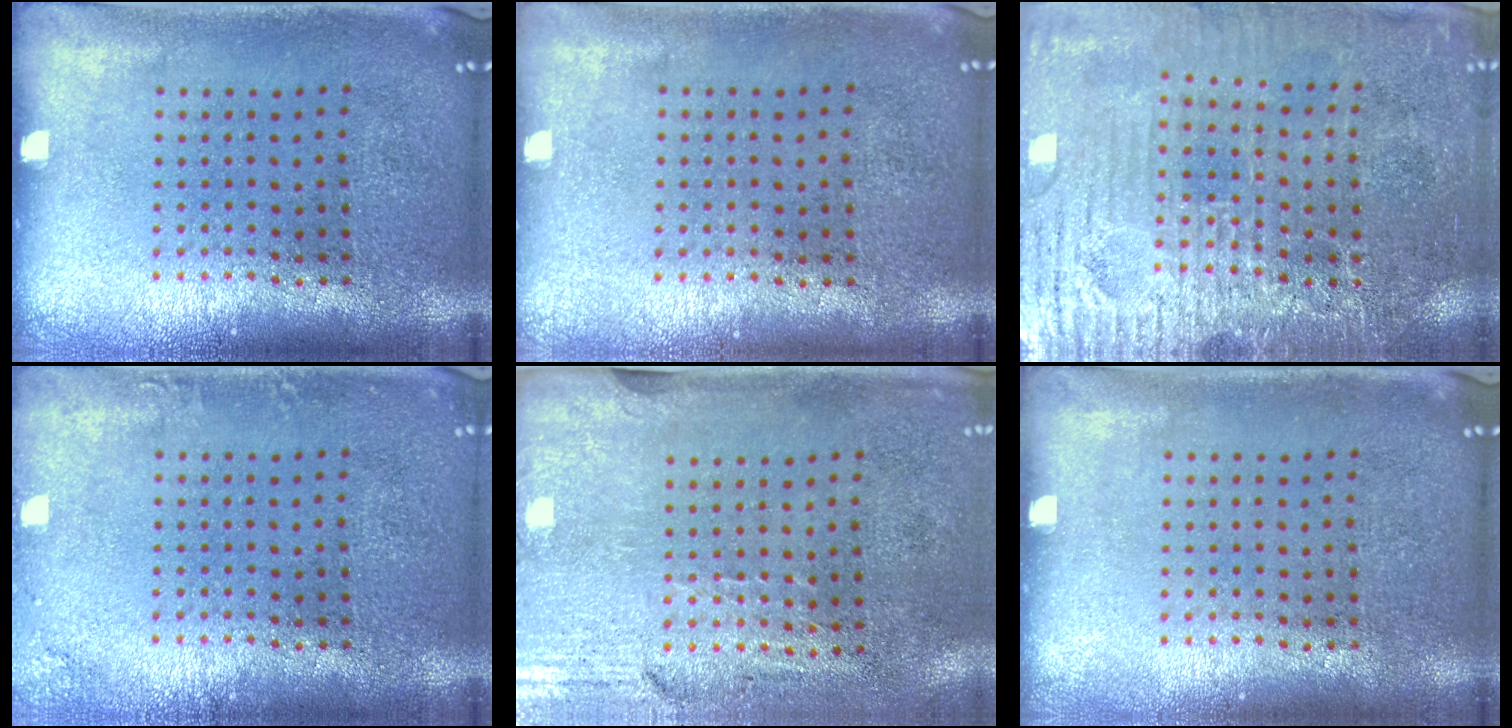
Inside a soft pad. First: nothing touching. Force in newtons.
{"total": 0.0}
{"total": 3.5, "press": 3.4, "slide": 0.8}
{"total": 1.1, "press": 1.1, "slide": 0.1}
{"total": 2.9, "press": 2.5, "slide": 1.5}
{"total": 0.0}